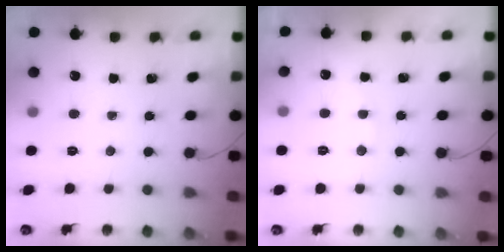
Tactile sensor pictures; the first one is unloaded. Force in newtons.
{"total": 7.4, "press": 7.3, "slide": 1.3}